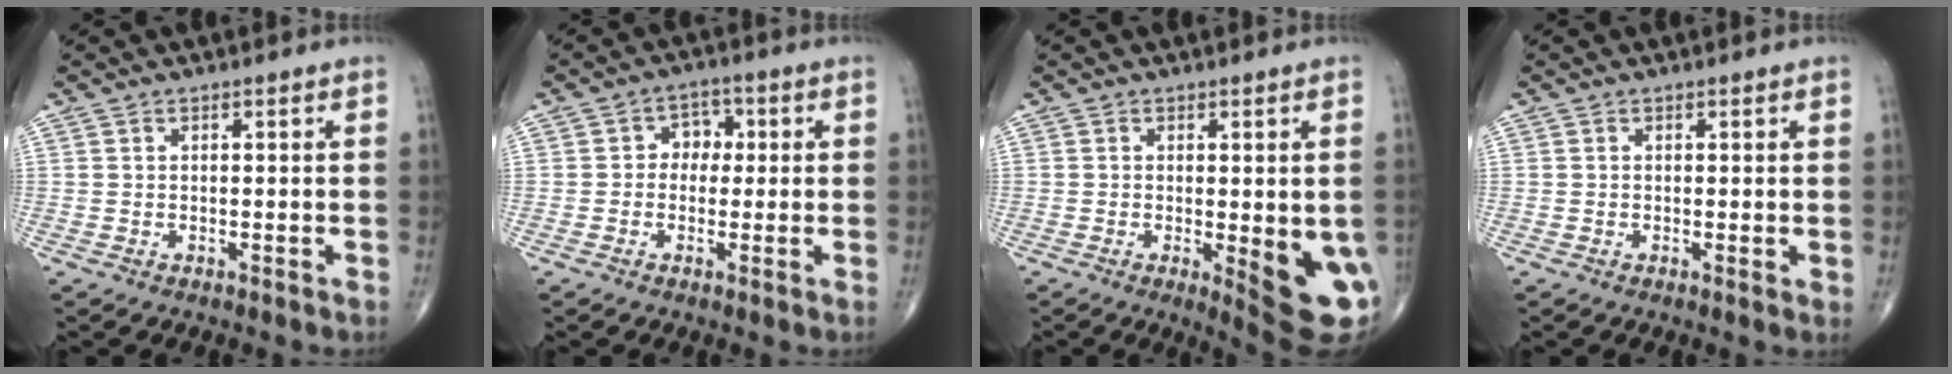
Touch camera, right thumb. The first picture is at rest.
{"total": 4.4, "force": [0.3, 3.7, 2.5], "torque": [-0.001, 0.013, -0.005]}
{"total": 11.2, "force": [-2.4, 3.5, 10.4], "torque": [-0.116, -0.019, -0.020]}
{"total": 0.8, "force": [0.2, 0.2, 0.8], "torque": [-0.013, -0.004, -0.001]}